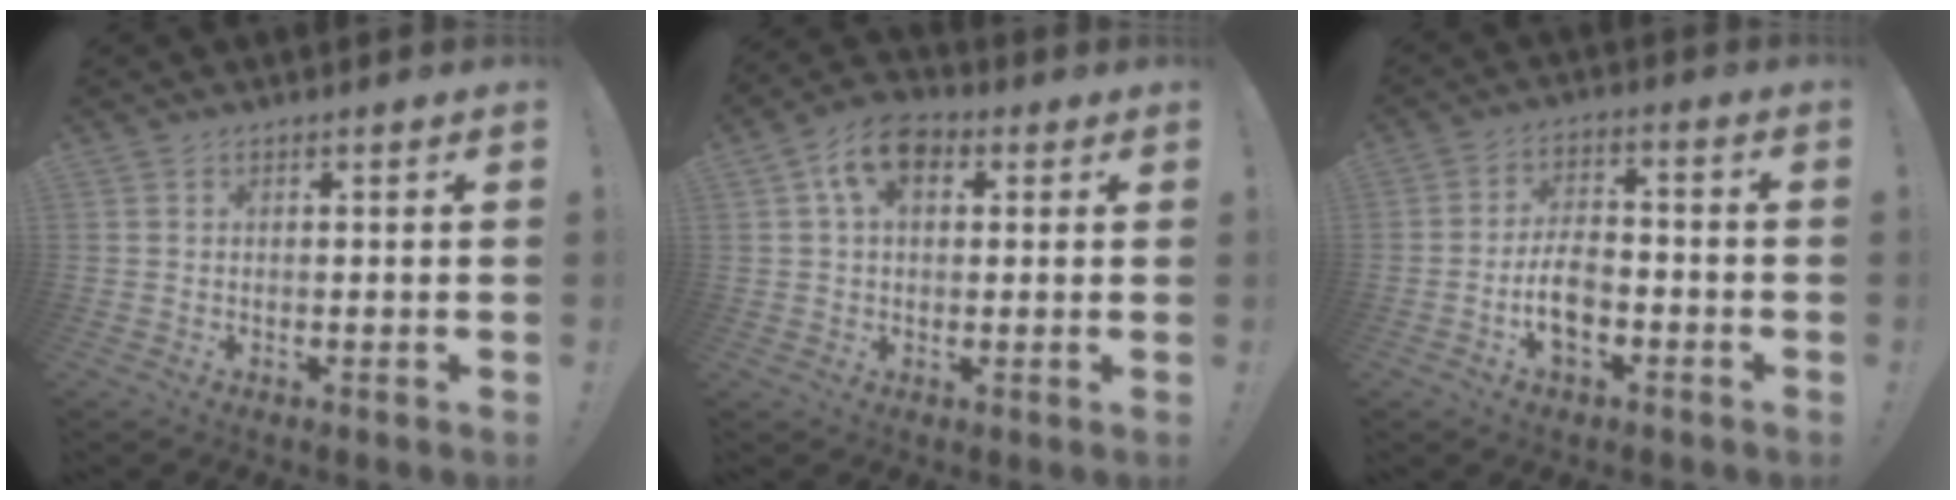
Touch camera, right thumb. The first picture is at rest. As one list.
[{"total": 9.1, "force": [3.2, 5.7, 6.2], "torque": [-0.101, 0.009, 0.061]}, {"total": 8.9, "force": [-3.2, 5.3, 6.3], "torque": [-0.109, 0.013, -0.056]}]